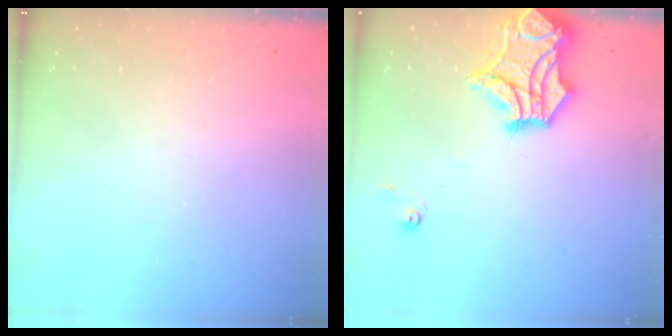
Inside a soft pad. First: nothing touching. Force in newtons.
{"total": 12.0, "press": 11.7, "slide": 2.6}